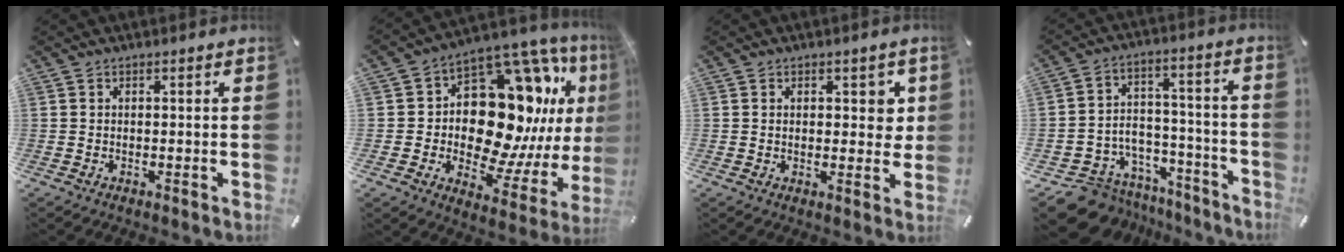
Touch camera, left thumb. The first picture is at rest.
{"total": 21.8, "force": [5.5, 13.6, 16.1], "torque": [-0.260, -0.077, 0.111]}
{"total": 5.1, "force": [1.3, 3.1, 3.9], "torque": [-0.031, -0.008, 0.013]}
{"total": 10.2, "force": [-6.1, 7.9, 2.1], "torque": [-0.036, 0.028, -0.095]}